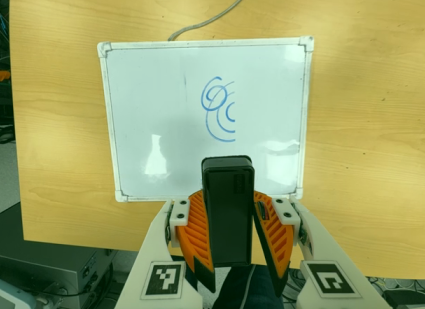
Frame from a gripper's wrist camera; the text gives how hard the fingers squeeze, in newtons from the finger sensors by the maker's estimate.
{"total": 8.3, "left": 8.7, "right": 7.9}